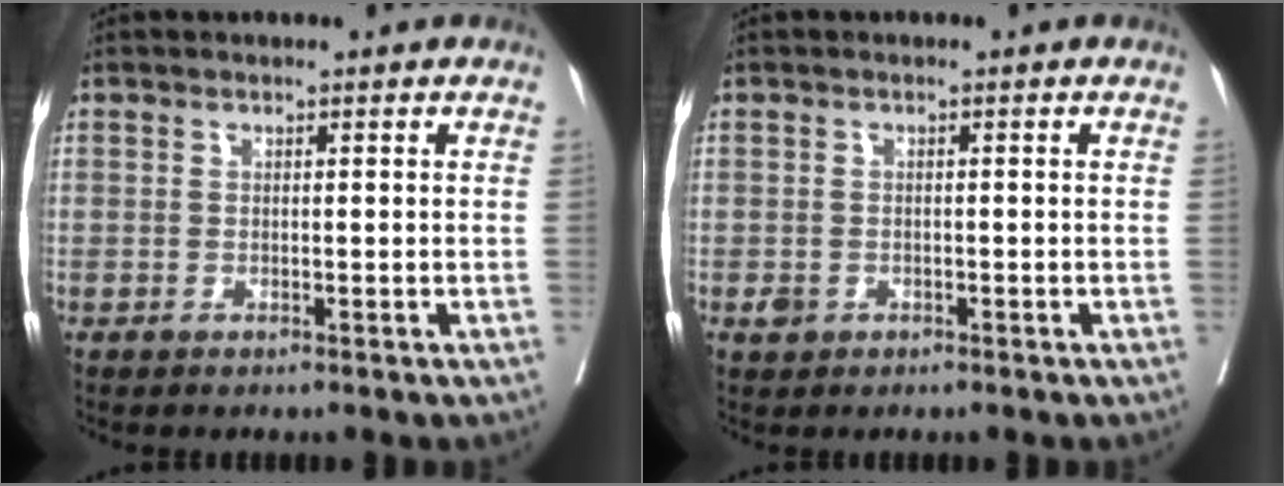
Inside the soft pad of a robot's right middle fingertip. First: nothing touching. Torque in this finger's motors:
{"motor_torque": [0.23, -0.17, 0.03, 0.02]}